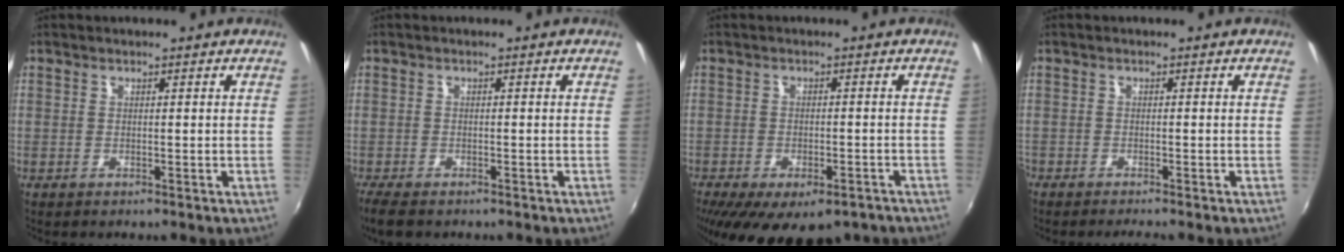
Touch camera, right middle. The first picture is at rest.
{"total": 4.6, "force": [-3.6, 1.5, 2.5], "torque": [-0.061, -0.023, -0.068]}
{"total": 15.8, "force": [-10.7, 7.0, 9.3], "torque": [-0.187, -0.044, -0.142]}
{"total": 2.0, "force": [-1.9, -0.1, 0.6], "torque": [-0.025, -0.011, -0.038]}